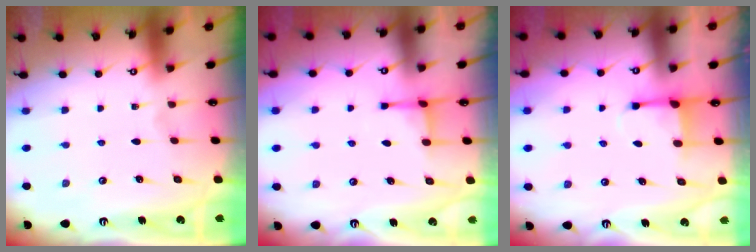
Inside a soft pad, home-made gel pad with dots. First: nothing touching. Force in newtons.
{"total": 2.6, "press": 2.6, "slide": 0.7}
{"total": 3.1, "press": 2.9, "slide": 0.9}